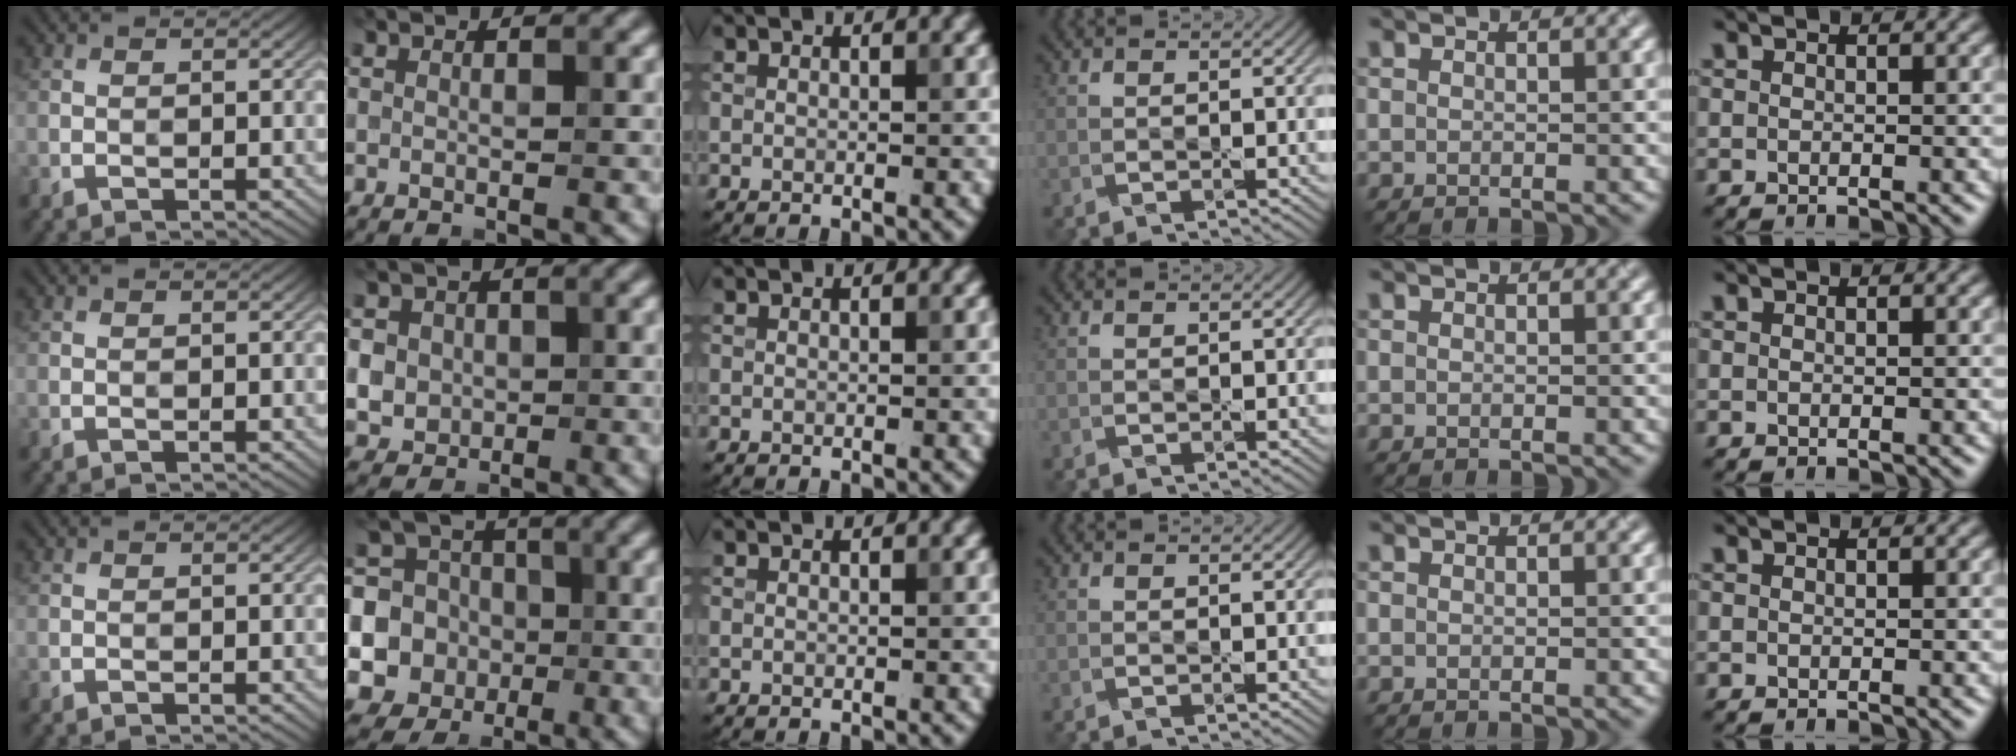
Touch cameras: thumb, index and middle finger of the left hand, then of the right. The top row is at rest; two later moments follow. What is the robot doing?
{"motion": "press", "object": "sticker"}